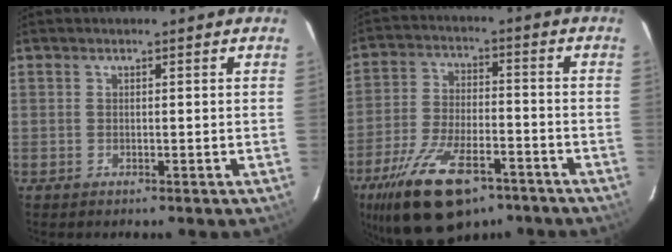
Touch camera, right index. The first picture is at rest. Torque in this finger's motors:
{"motor_torque": [1.41, -0.73, 0.84, 0.21]}